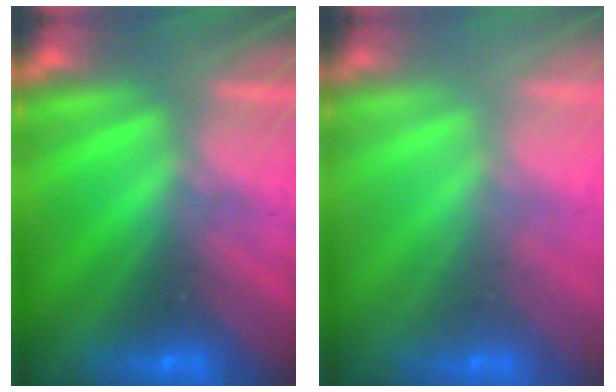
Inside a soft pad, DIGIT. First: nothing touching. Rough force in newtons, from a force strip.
{"total": 2.3}